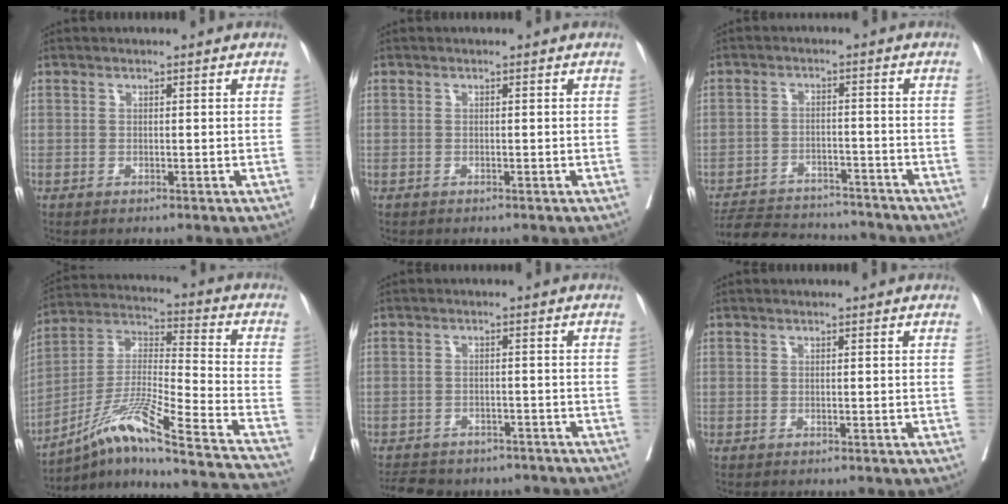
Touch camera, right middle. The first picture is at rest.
{"total": 0.0}
{"total": 12.9, "force": [-11.7, 4.7, 2.7], "torque": [-0.044, 0.008, -0.166]}
{"total": 22.8, "force": [-17.4, -0.5, 14.8], "torque": [-0.229, 0.002, -0.300]}
{"total": 12.9, "force": [-10.8, 6.0, 3.7], "torque": [-0.078, 0.006, -0.130]}
{"total": 0.0}